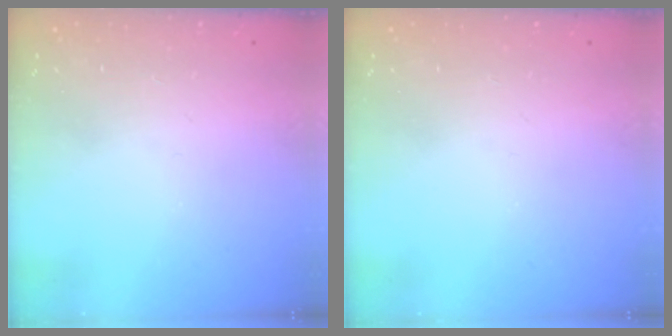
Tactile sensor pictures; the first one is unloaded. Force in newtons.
{"total": 0.0}